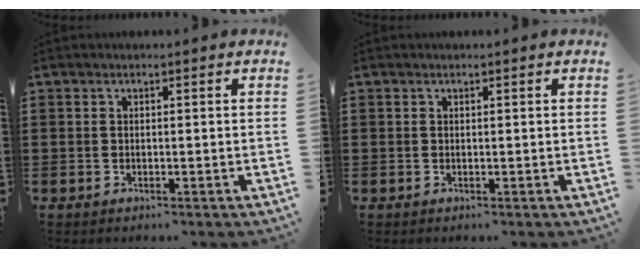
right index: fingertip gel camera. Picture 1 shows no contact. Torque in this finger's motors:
{"motor_torque": [-0.11, -0.12, 0.00, 0.00]}